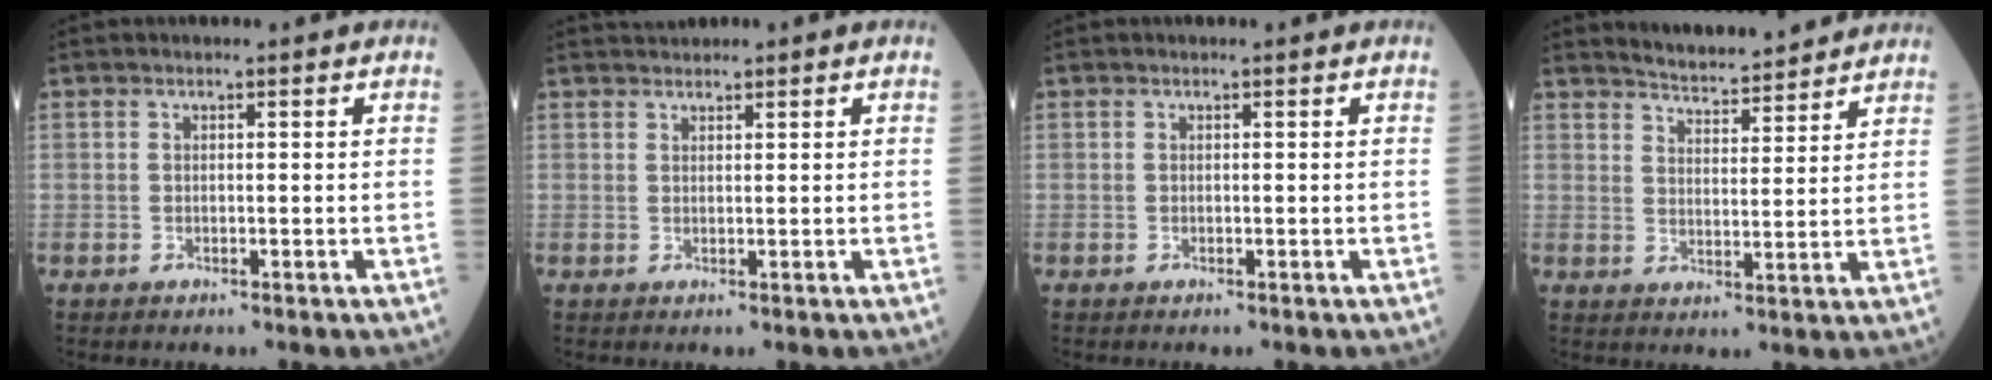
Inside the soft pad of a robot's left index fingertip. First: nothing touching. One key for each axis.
{"total": 1.3, "fx": 1.3, "fy": 0.2, "fz": 0.0, "tx": -0.010, "ty": 0.014, "tz": 0.026}
{"total": 0.0}
{"total": 8.8, "fx": 8.5, "fy": 0.9, "fz": 2.0, "tx": -0.039, "ty": 0.009, "tz": 0.124}